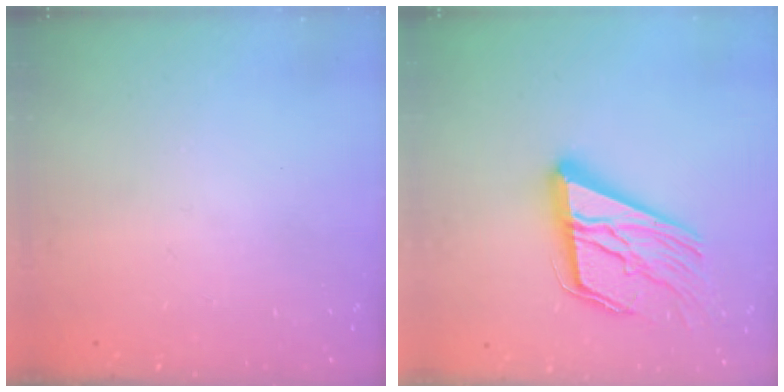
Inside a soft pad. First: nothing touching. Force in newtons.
{"total": 20.2, "press": 20.0, "slide": 2.6}